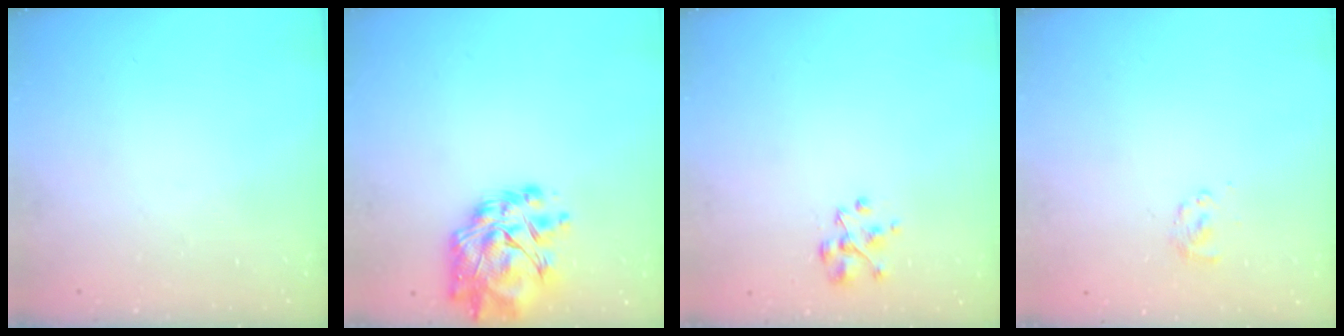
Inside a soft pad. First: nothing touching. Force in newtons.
{"total": 10.5, "press": 9.7, "slide": 4.1}
{"total": 2.9, "press": 2.9, "slide": 0.2}
{"total": 2.0, "press": 1.8, "slide": 0.9}